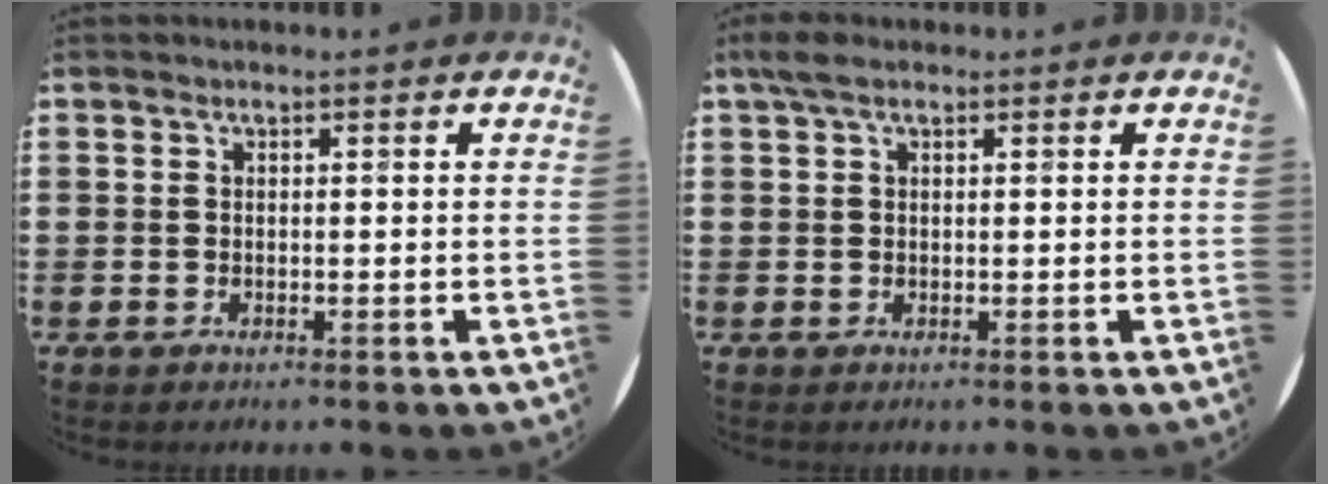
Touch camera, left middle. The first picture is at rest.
{"total": 2.0, "force": [1.2, 0.9, 1.4], "torque": [-0.029, 0.009, 0.019]}